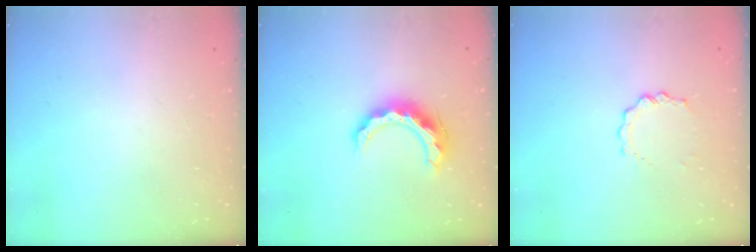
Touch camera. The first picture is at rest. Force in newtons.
{"total": 12.9, "press": 12.9, "slide": 0.5}
{"total": 3.8, "press": 3.8, "slide": 0.4}